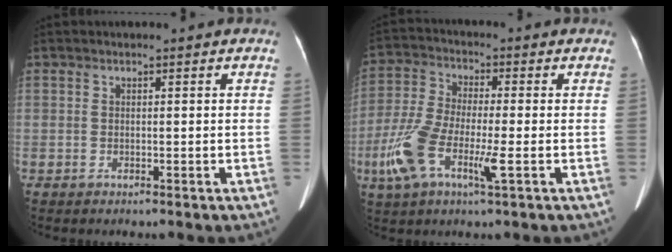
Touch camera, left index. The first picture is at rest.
{"total": 10.2, "force": [-3.1, 2.6, 9.4], "torque": [-0.216, 0.000, -0.060]}